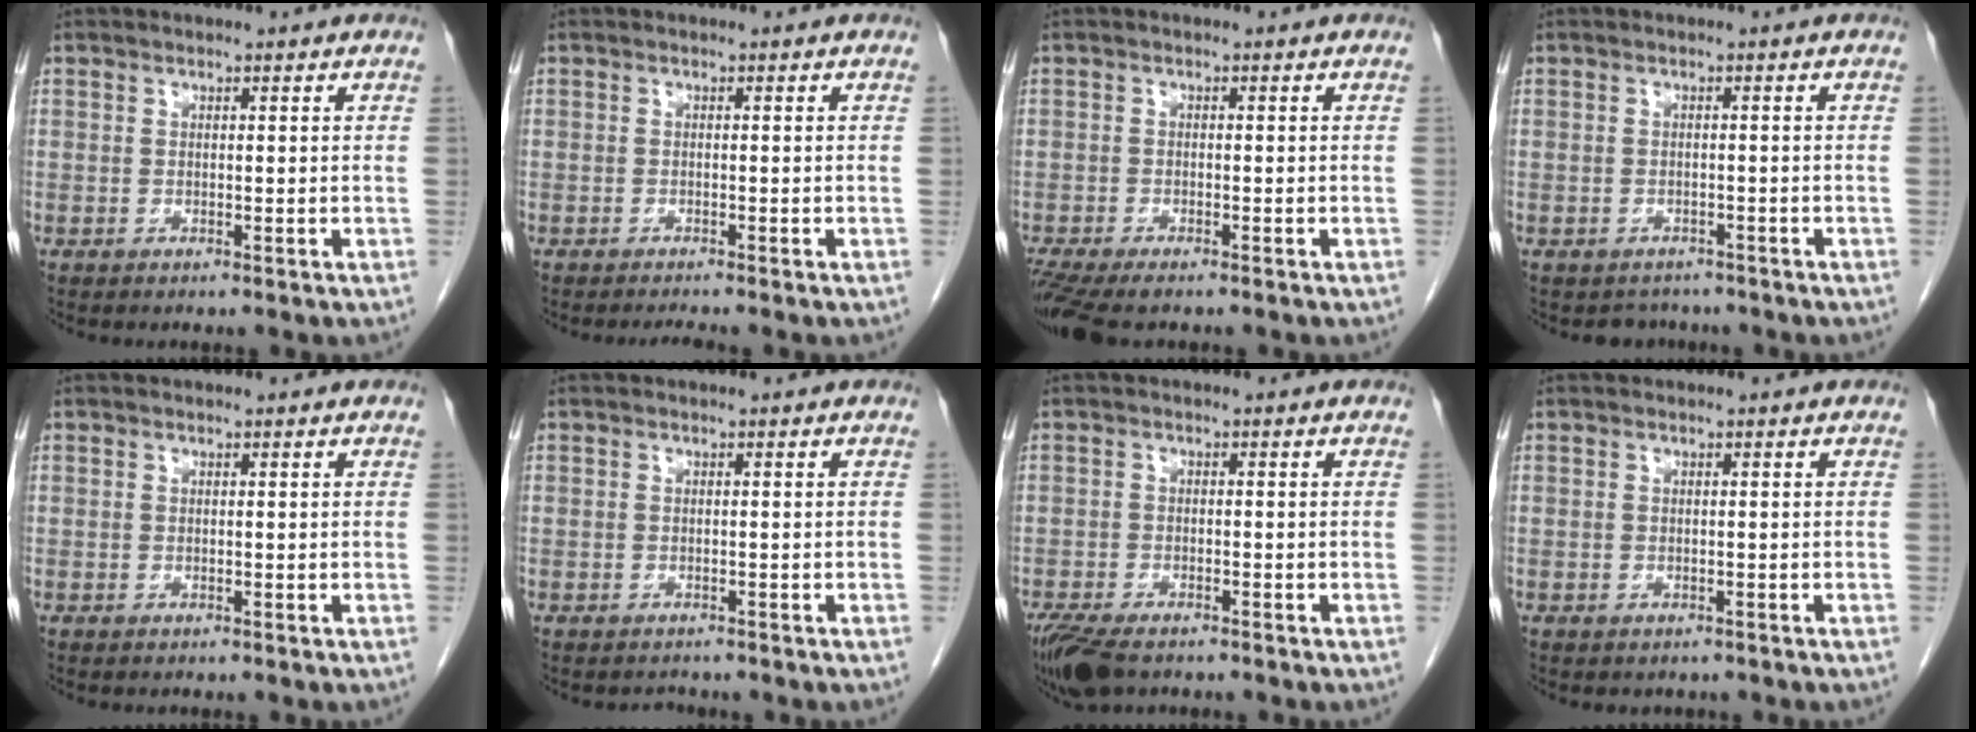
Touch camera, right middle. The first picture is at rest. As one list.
[{"total": 1.2, "force": [-1.1, -0.3, 0.3], "torque": [-0.010, -0.004, -0.016]}, {"total": 7.4, "force": [-5.8, 1.8, 4.3], "torque": [-0.075, -0.014, -0.099]}, {"total": 2.8, "force": [-2.4, 1.5, -0.1], "torque": [-0.004, 0.005, -0.034]}, {"total": 0.0}, {"total": 1.0, "force": [-0.9, 0.4, -0.2], "torque": [-0.002, -0.003, -0.014]}, {"total": 7.4, "force": [-5.6, 2.7, 4.1], "torque": [-0.075, -0.014, -0.095]}, {"total": 1.1, "force": [-0.9, 0.6, 0.1], "torque": [-0.009, 0.001, -0.011]}]